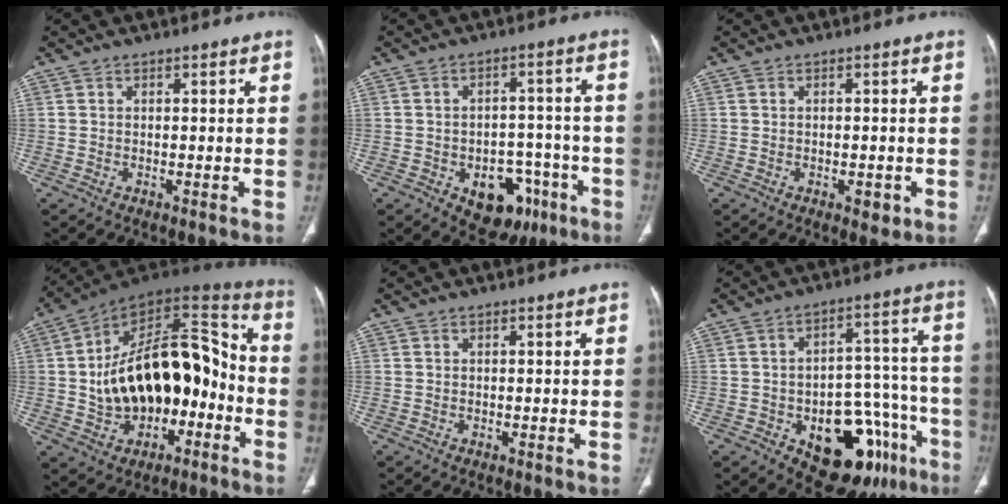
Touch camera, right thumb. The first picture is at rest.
{"total": 11.8, "force": [-5.4, 7.9, 6.8], "torque": [-0.052, 0.041, -0.062]}
{"total": 2.4, "force": [-0.9, 1.3, 1.8], "torque": [-0.017, 0.001, -0.006]}
{"total": 25.1, "force": [-3.7, 15.0, 19.7], "torque": [-0.291, 0.049, -0.052]}
{"total": 0.0}
{"total": 21.2, "force": [-10.0, 11.4, 14.8], "torque": [-0.126, 0.073, -0.122]}